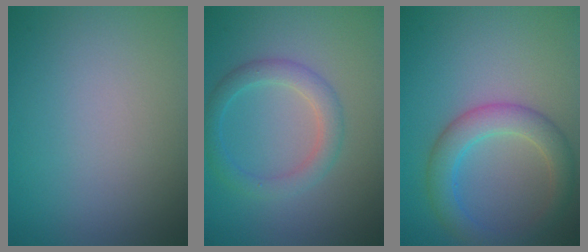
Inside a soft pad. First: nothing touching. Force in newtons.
{"total": 2.8, "press": 2.8, "slide": 0.0}
{"total": 4.2, "press": 4.2, "slide": 0.1}